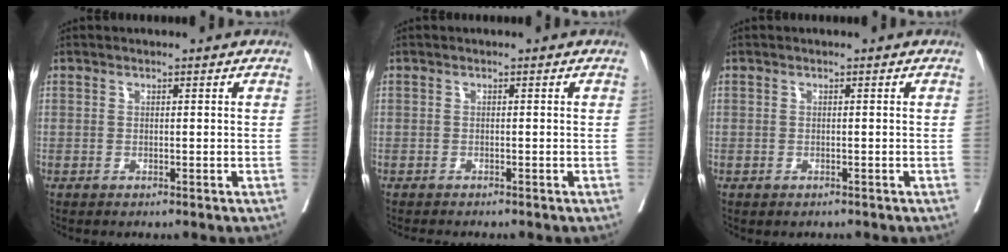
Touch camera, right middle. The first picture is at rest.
{"total": 2.0, "force": [-1.8, 0.3, 0.7], "torque": [-0.012, -0.004, -0.024]}
{"total": 0.6, "force": [-0.5, 0.3, 0.1], "torque": [-0.006, 0.001, -0.007]}